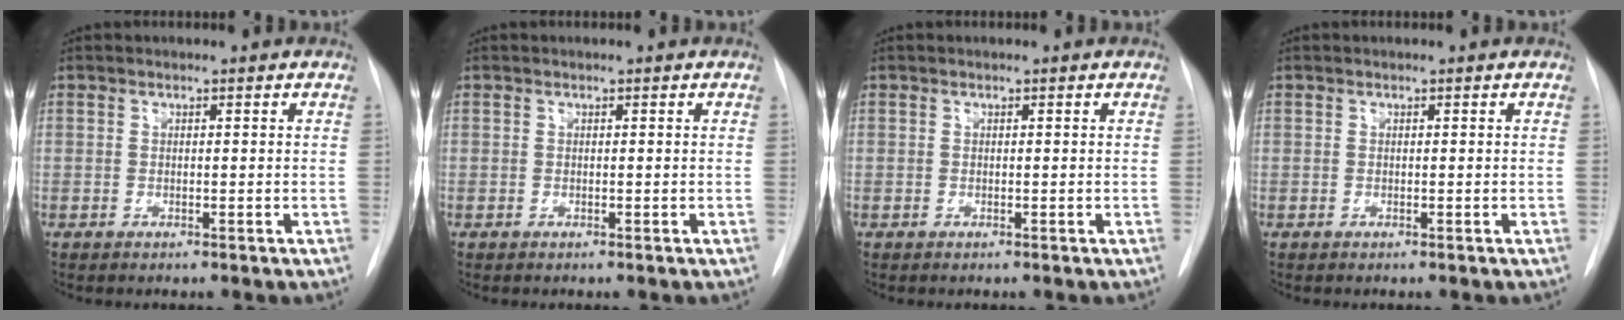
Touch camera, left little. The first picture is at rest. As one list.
[{"total": 0.0}, {"total": 0.0}, {"total": 0.0}]